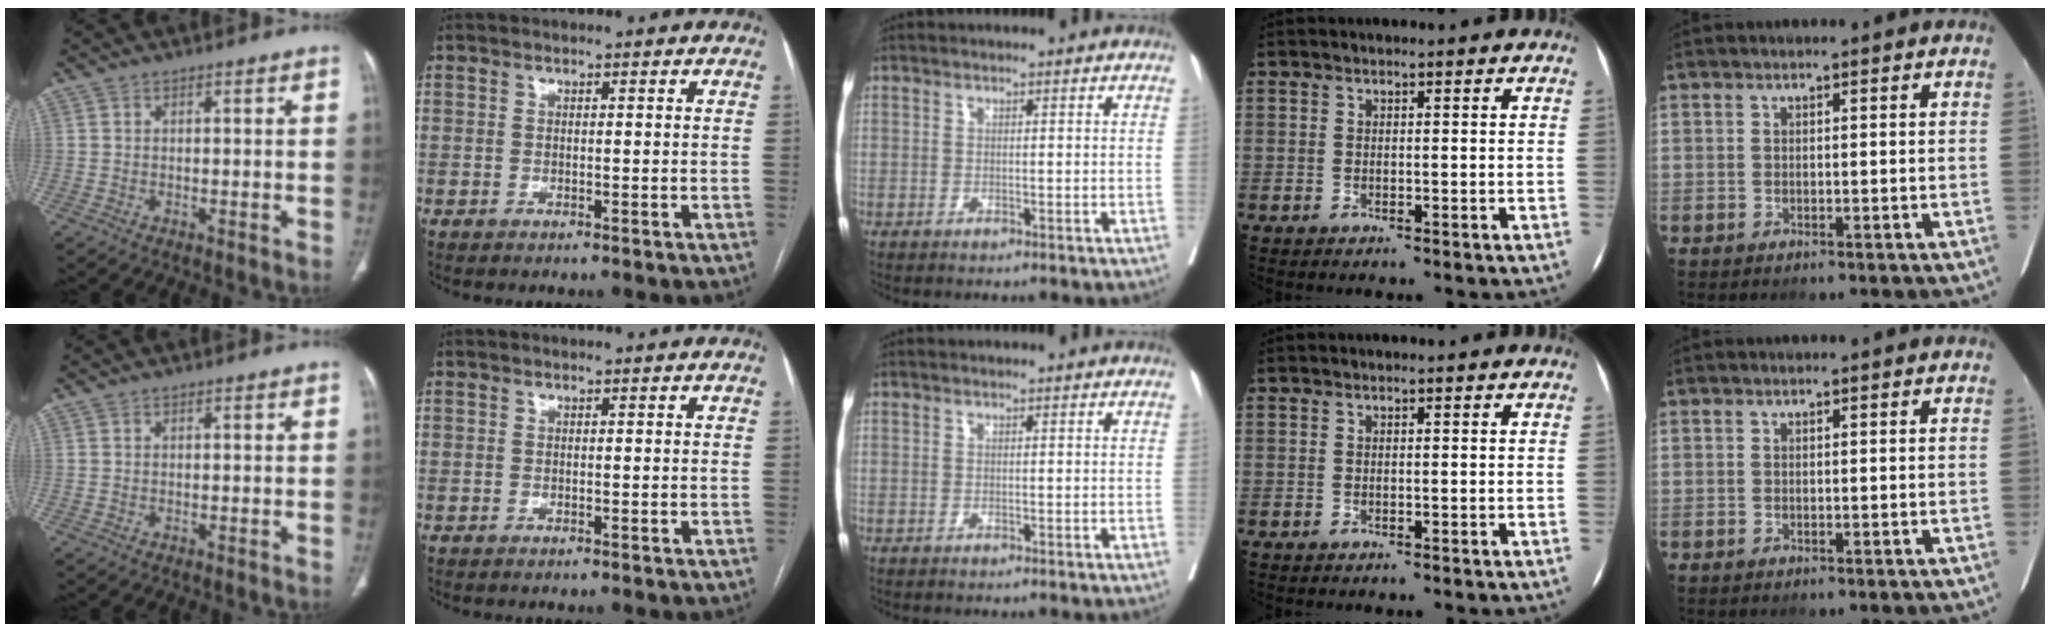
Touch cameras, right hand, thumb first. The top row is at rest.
{}